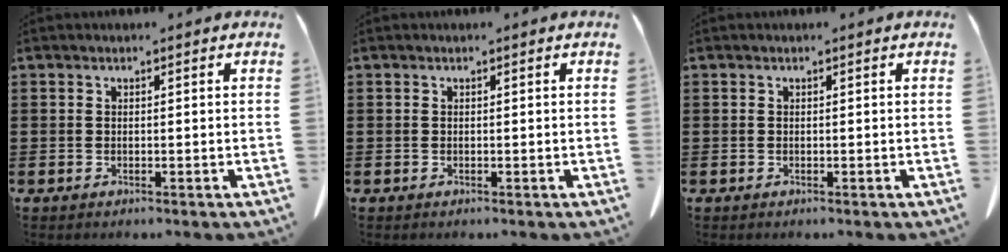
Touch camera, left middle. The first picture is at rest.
{"total": 0.0}
{"total": 0.0}